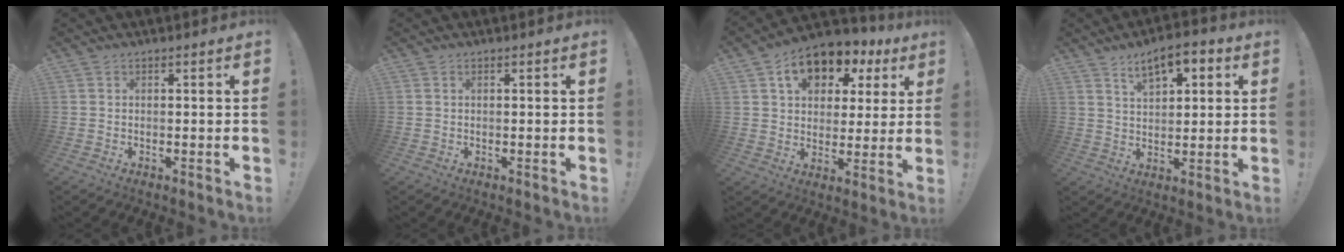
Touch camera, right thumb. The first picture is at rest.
{"total": 0.0}
{"total": 13.1, "force": [6.7, 8.8, 6.9], "torque": [-0.107, -0.029, 0.122]}
{"total": 8.8, "force": [4.9, 4.3, 5.9], "torque": [-0.083, -0.016, 0.085]}